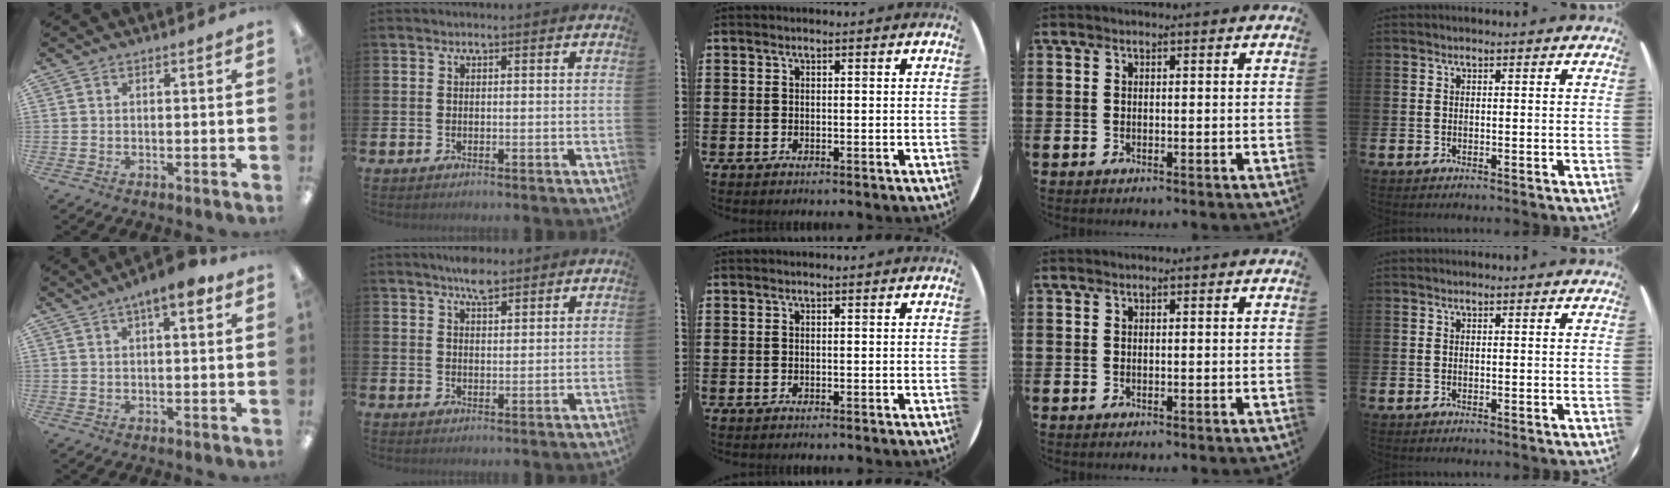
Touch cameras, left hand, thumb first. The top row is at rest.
{"thumb": {"total": 6.5, "force": [3.5, 2.1, 5.0], "torque": [-0.072, -0.011, 0.054]}, "index": {"total": 4.3, "force": [3.8, 1.3, 1.5], "torque": [-0.025, -0.014, 0.066]}}